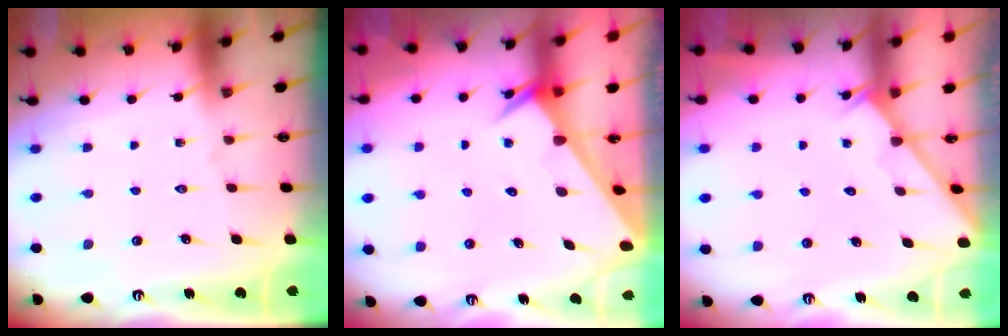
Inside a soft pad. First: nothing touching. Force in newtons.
{"total": 2.3, "press": 2.3, "slide": 0.1}
{"total": 2.0, "press": 2.0, "slide": 0.1}